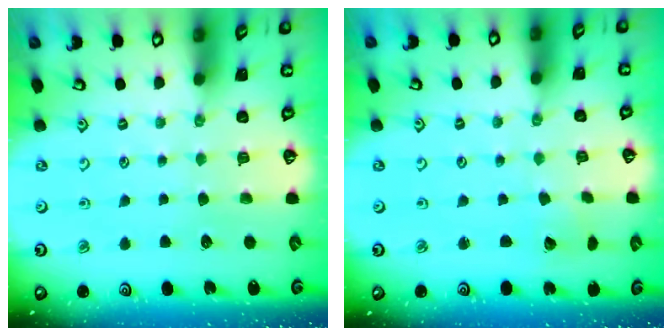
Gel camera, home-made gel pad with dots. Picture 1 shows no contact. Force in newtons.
{"total": 2.6, "press": 2.6, "slide": 0.3}